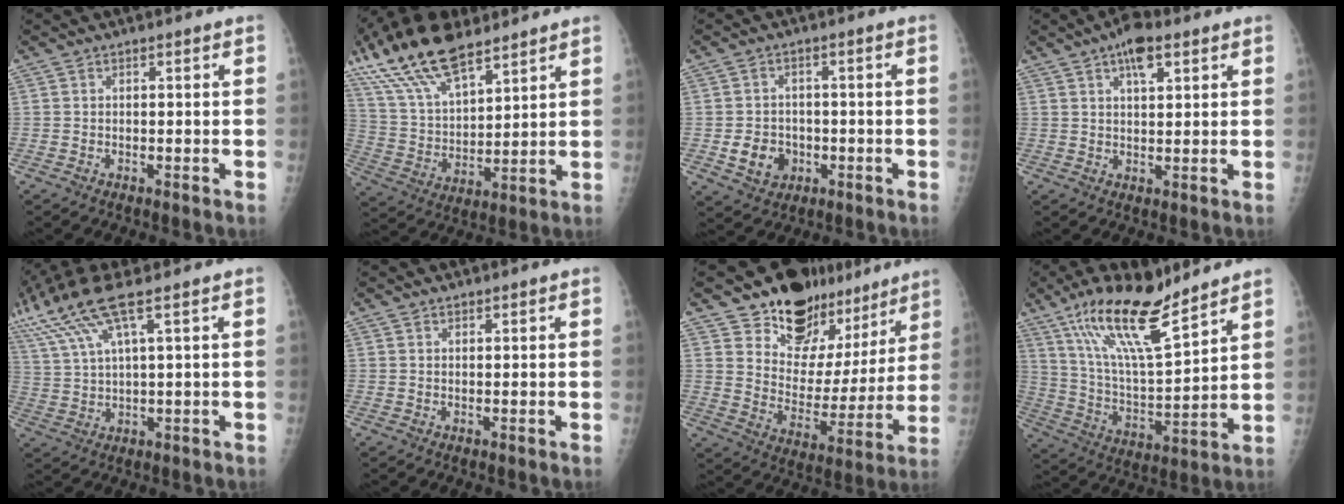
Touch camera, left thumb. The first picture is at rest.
{"total": 18.6, "force": [13.0, 7.3, 11.0], "torque": [-0.194, -0.029, 0.252]}
{"total": 6.2, "force": [-1.5, 5.3, 2.7], "torque": [-0.023, 0.007, -0.018]}
{"total": 6.2, "force": [3.4, 2.6, 4.5], "torque": [-0.060, -0.007, 0.049]}
{"total": 13.0, "force": [8.1, 2.0, 9.9], "torque": [-0.243, -0.002, 0.166]}
{"total": 0.7, "force": [0.6, 0.4, 0.1], "torque": [0.003, -0.004, 0.008]}
{"total": 19.4, "force": [15.1, 10.8, 5.7], "torque": [-0.030, -0.102, 0.212]}
{"total": 17.9, "force": [12.6, 4.3, 12.0], "torque": [-0.197, -0.062, 0.238]}